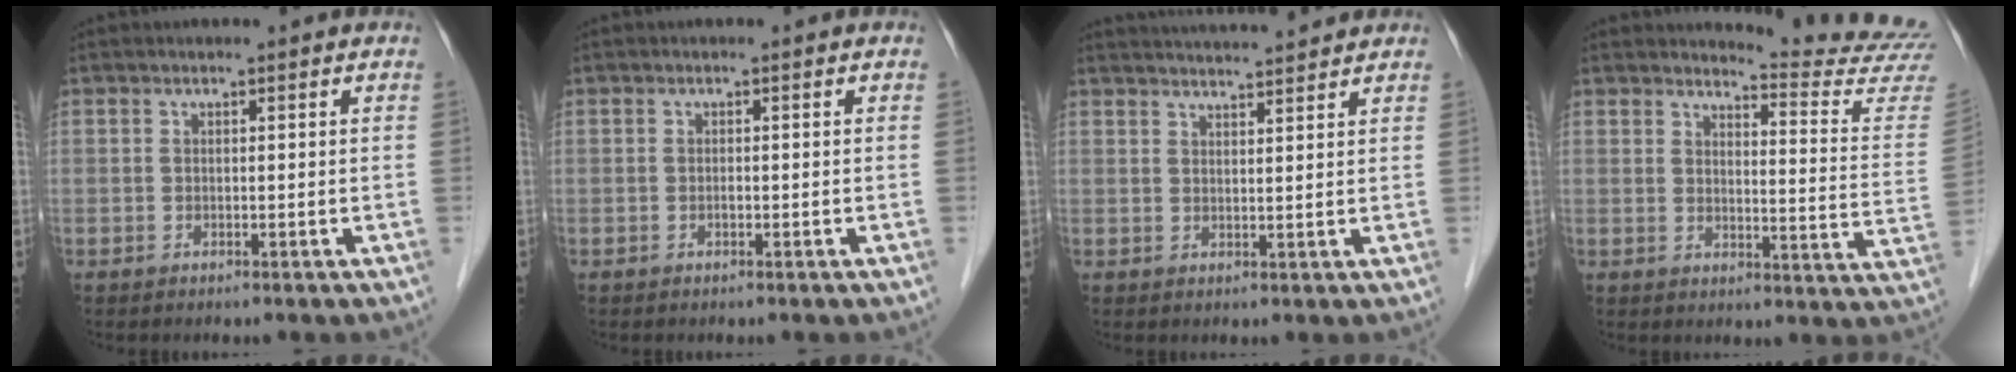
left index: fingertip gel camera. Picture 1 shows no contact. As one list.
[{"total": 0.0}, {"total": 9.0, "force": [8.6, 0.0, 2.6], "torque": [-0.044, 0.023, 0.121]}, {"total": 14.0, "force": [13.8, -1.8, 0.5], "torque": [-0.003, -0.139, 0.141]}]